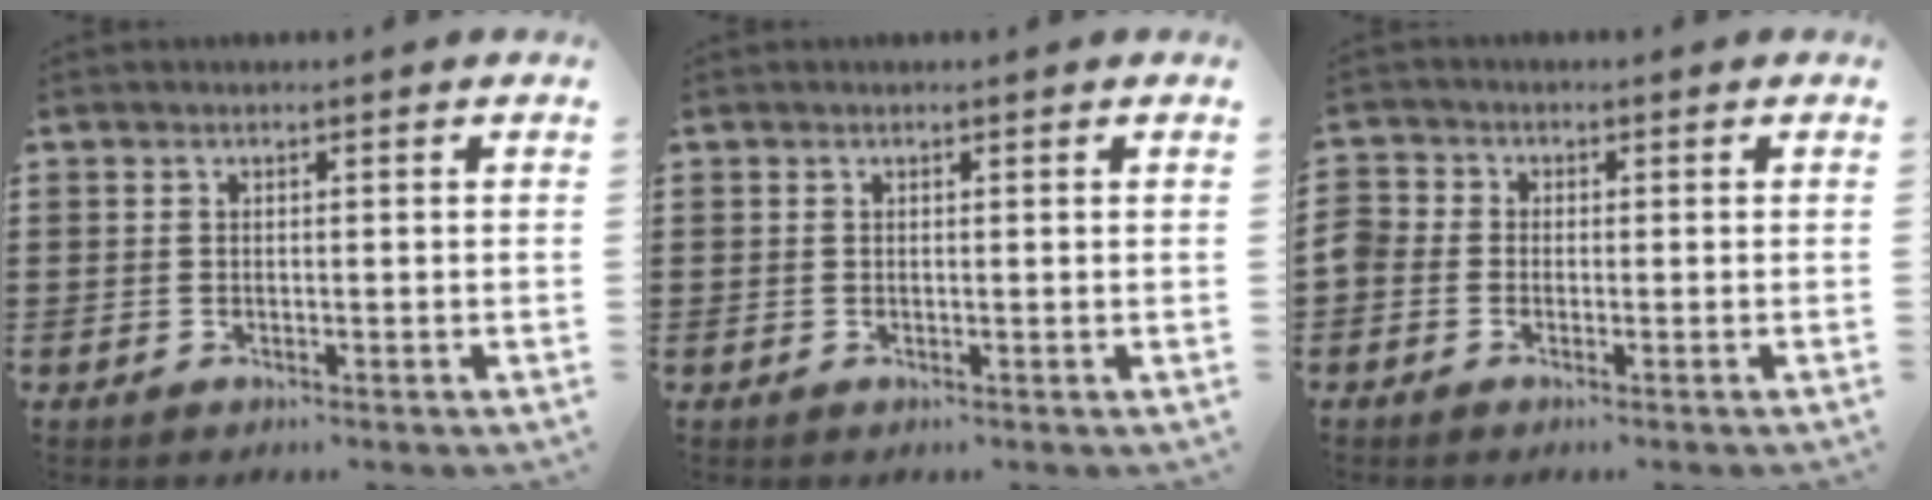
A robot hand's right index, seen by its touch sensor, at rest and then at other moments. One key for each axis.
{"total": 0.0}
{"total": 1.7, "fx": -1.1, "fy": 1.3, "fz": 0.4, "tx": -0.020, "ty": 0.003, "tz": -0.026}